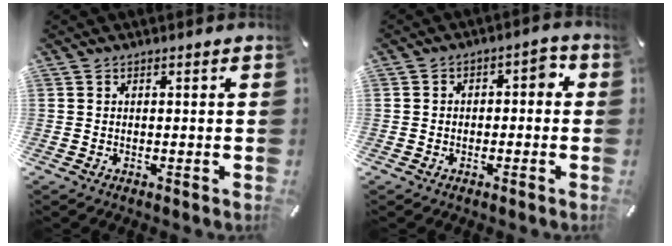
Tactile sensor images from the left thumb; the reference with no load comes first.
{"total": 3.3, "force": [-1.8, 2.2, 1.7], "torque": [-0.032, 0.020, -0.037]}